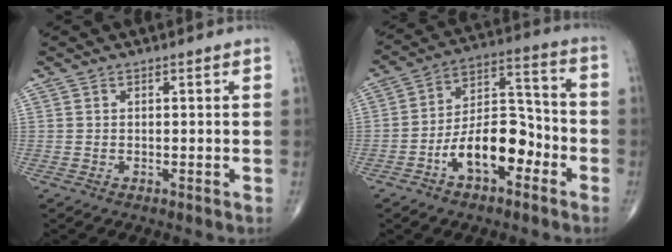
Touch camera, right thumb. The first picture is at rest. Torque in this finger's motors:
{"motor_torque": [1.77, 1.55, 1.26, -0.75, 0.08]}